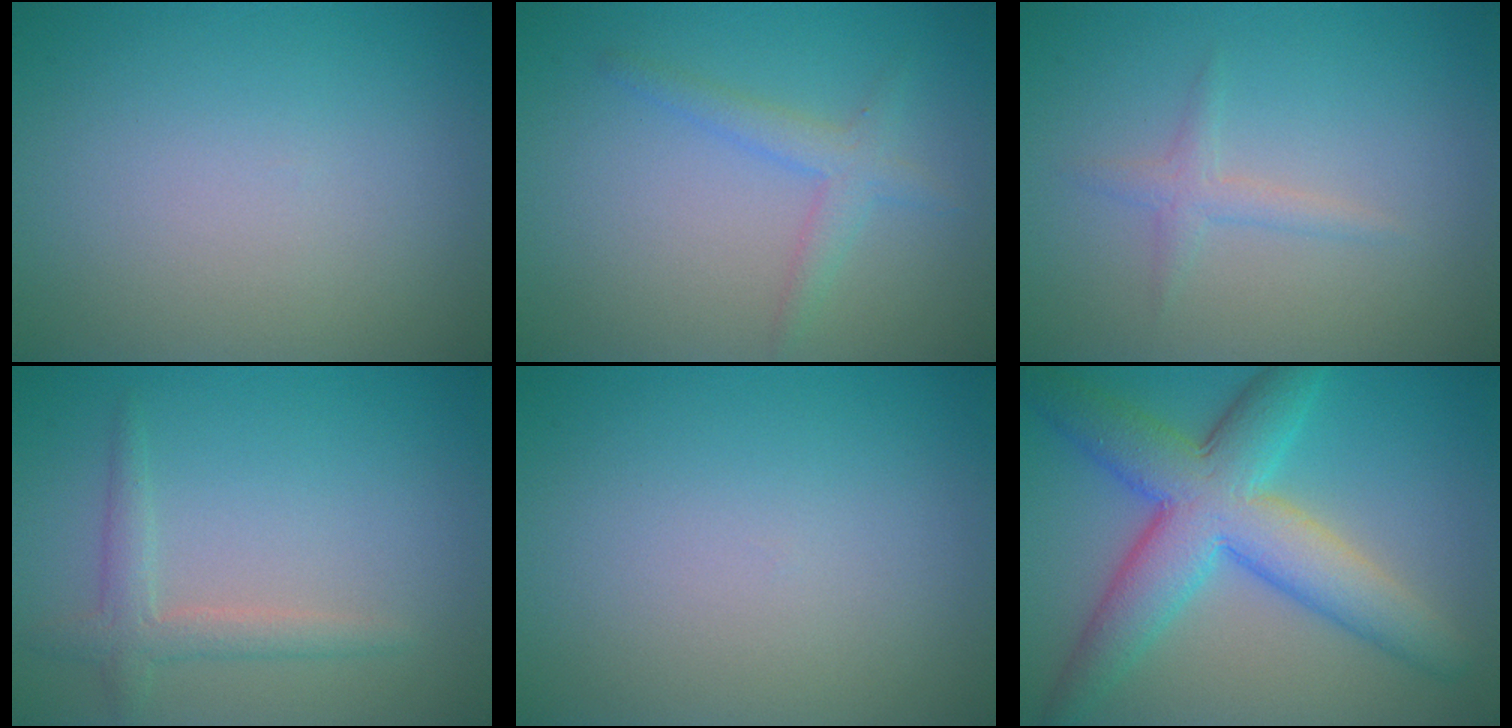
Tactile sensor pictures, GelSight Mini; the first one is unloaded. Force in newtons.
{"total": 2.1, "press": 2.1, "slide": 0.1}
{"total": 1.5, "press": 1.5, "slide": 0.0}
{"total": 2.3, "press": 2.2, "slide": 0.1}
{"total": 0.0}
{"total": 8.7, "press": 8.7, "slide": 0.2}